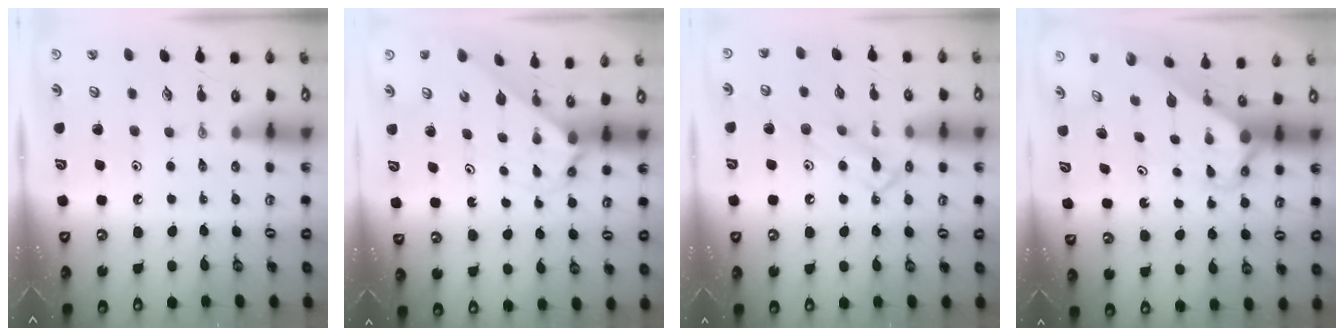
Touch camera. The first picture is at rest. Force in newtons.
{"total": 2.3, "press": 2.3, "slide": 0.2}
{"total": 12.2, "press": 12.2, "slide": 0.7}
{"total": 2.9, "press": 2.9, "slide": 0.3}